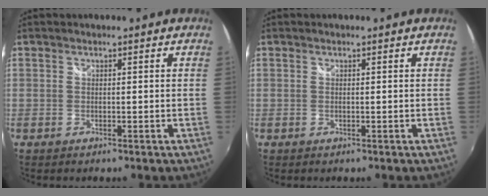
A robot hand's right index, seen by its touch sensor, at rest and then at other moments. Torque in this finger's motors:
{"motor_torque": [0.14, 0.13, 0.00, 0.01]}